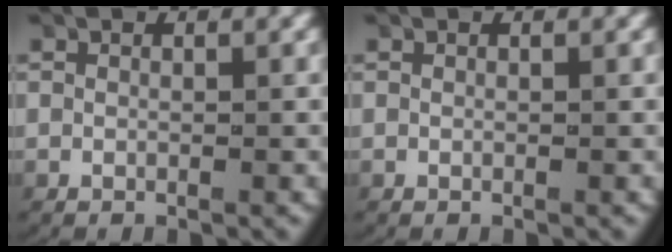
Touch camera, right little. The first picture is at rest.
{"total": 0.0}